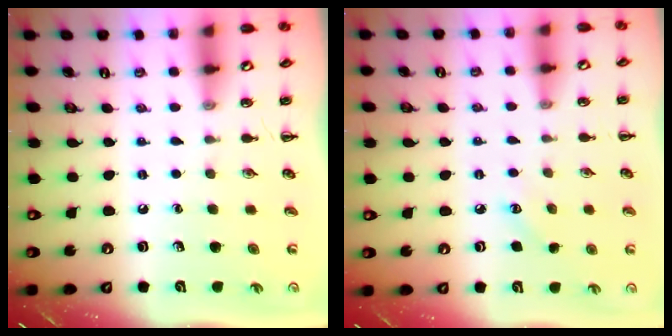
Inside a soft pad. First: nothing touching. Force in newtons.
{"total": 5.2, "press": 5.0, "slide": 1.5}